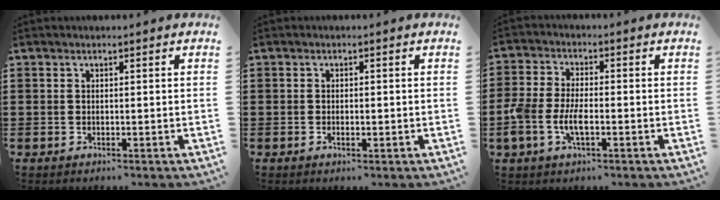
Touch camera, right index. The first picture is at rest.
{"total": 1.0, "force": [-0.2, 0.4, 0.9], "torque": [-0.017, -0.002, -0.003]}
{"total": 5.3, "force": [-1.7, 2.6, 4.3], "torque": [-0.103, -0.001, -0.037]}